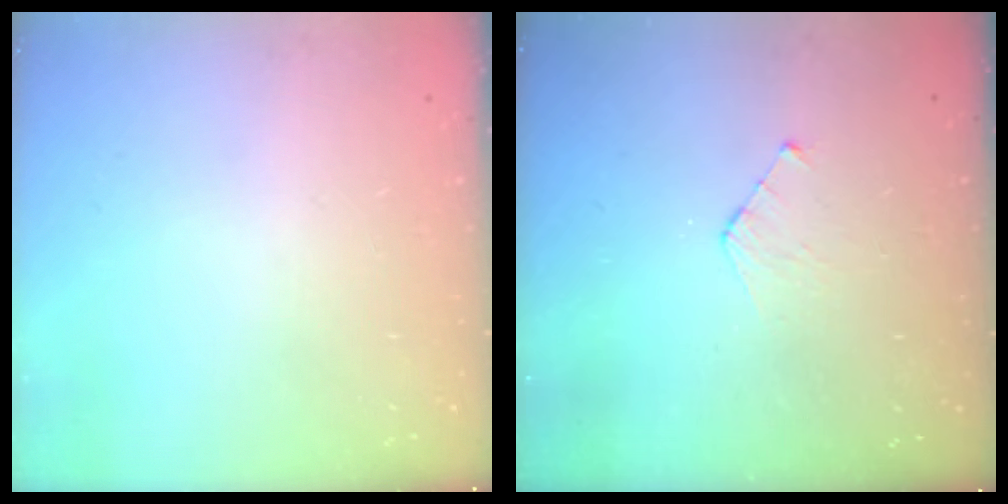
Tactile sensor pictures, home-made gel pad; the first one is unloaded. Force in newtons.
{"total": 4.8, "press": 4.8, "slide": 0.5}